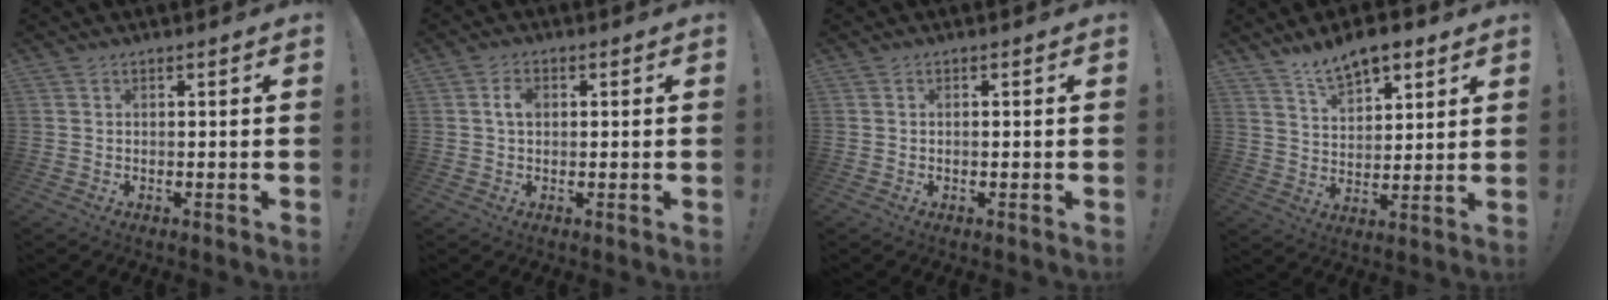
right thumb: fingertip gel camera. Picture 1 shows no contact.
{"total": 3.1, "force": [0.5, 2.0, 2.4], "torque": [-0.040, 0.004, 0.005]}
{"total": 0.0}
{"total": 9.7, "force": [7.4, 4.6, 4.5], "torque": [-0.075, -0.040, 0.138]}